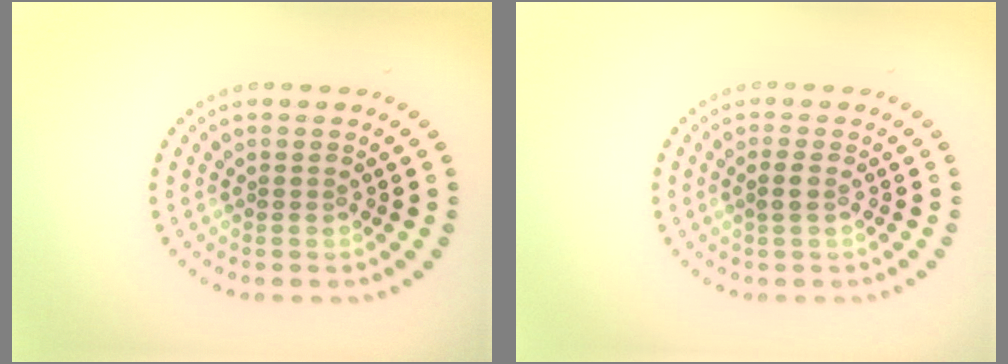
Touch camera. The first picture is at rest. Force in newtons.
{"total": 1.1, "press": 1.0, "slide": 0.3}